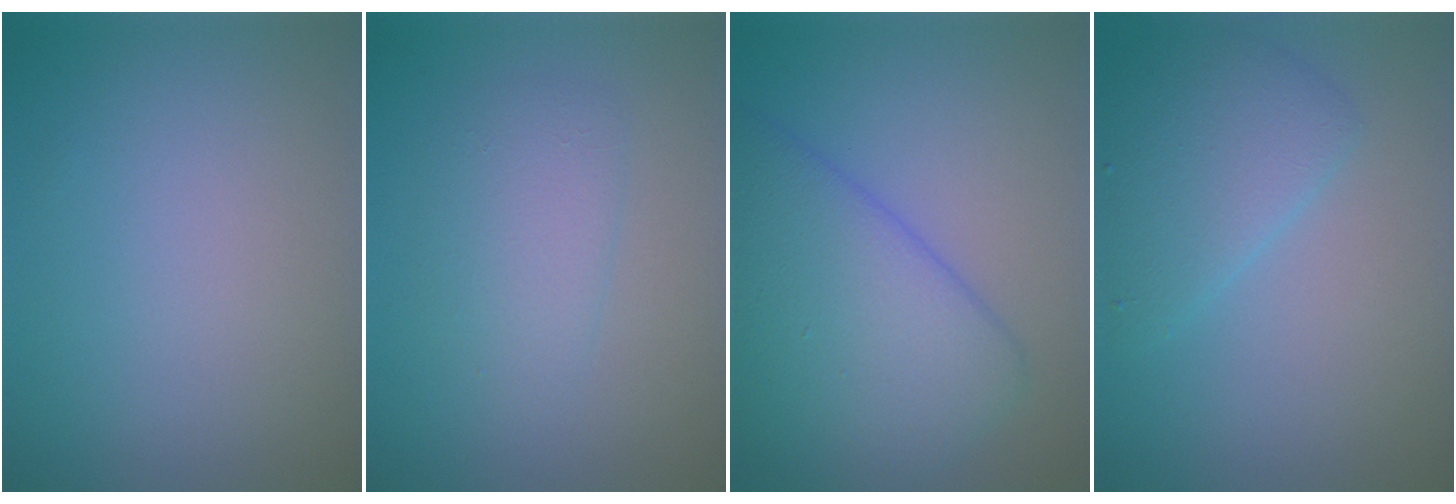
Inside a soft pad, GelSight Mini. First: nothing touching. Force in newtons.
{"total": 2.5, "press": 2.5, "slide": 0.1}
{"total": 7.2, "press": 7.2, "slide": 0.1}
{"total": 3.8, "press": 3.8, "slide": 0.2}